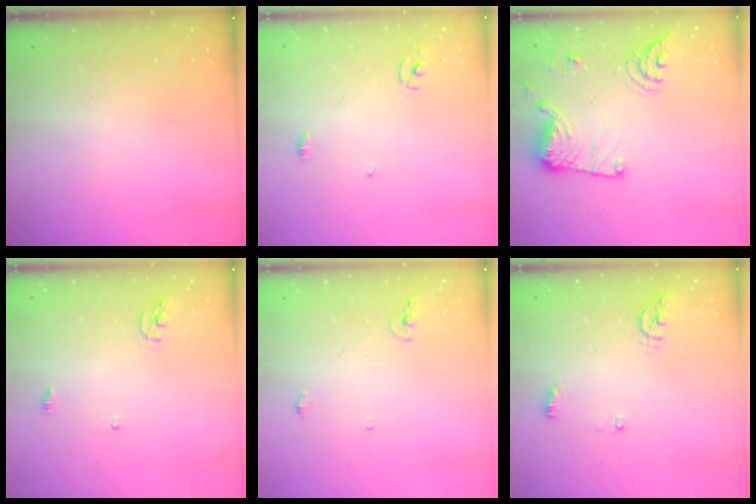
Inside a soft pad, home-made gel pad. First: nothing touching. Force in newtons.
{"total": 2.3, "press": 2.3, "slide": 0.1}
{"total": 14.5, "press": 14.5, "slide": 0.4}
{"total": 3.6, "press": 3.6, "slide": 0.3}
{"total": 5.0, "press": 4.8, "slide": 1.5}
{"total": 4.9, "press": 4.9, "slide": 0.6}